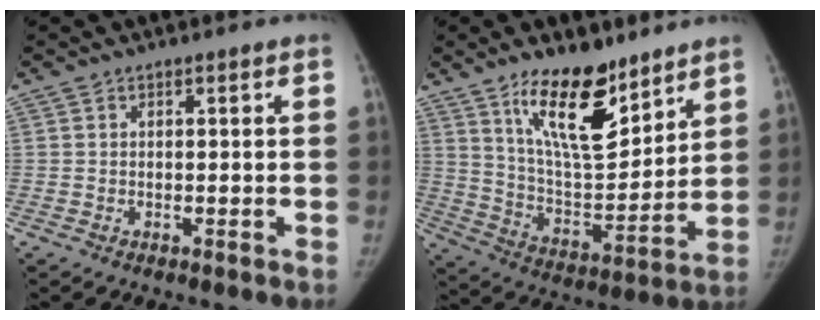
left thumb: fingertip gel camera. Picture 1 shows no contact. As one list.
[{"total": 17.1, "force": [11.4, 6.5, 10.9], "torque": [-0.139, -0.084, 0.209]}]